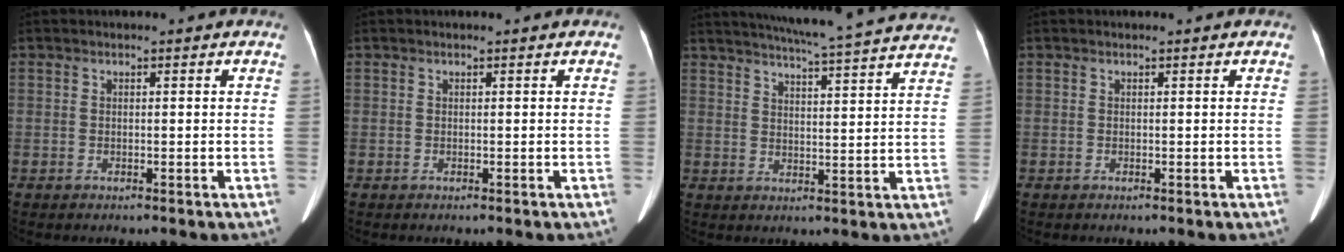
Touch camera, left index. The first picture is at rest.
{"total": 0.0}
{"total": 23.8, "force": [21.9, 0.4, 9.3], "torque": [-0.151, -0.025, 0.268]}
{"total": 0.0}